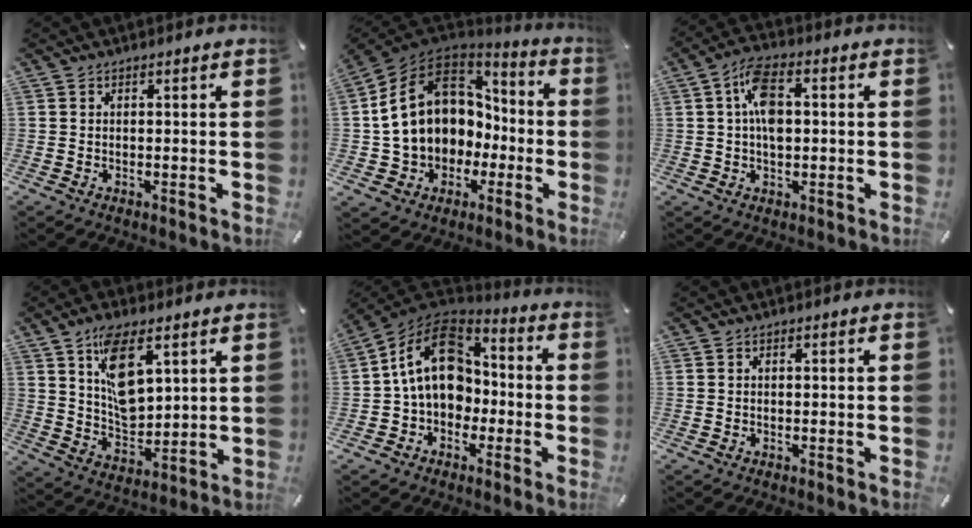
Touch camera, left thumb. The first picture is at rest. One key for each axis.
{"total": 16.9, "fx": 1.5, "fy": 14.4, "fz": 8.8, "tx": -0.183, "ty": 0.003, "tz": 0.034}
{"total": 8.3, "fx": 0.7, "fy": 4.7, "fz": 6.8, "tx": -0.125, "ty": 0.006, "tz": 0.009}
{"total": 11.9, "fx": 5.8, "fy": 6.4, "fz": 8.2, "tx": -0.149, "ty": -0.017, "tz": 0.105}
{"total": 16.0, "fx": 0.6, "fy": 12.4, "fz": 10.1, "tx": -0.181, "ty": 0.009, "tz": 0.011}
{"total": 0.0}